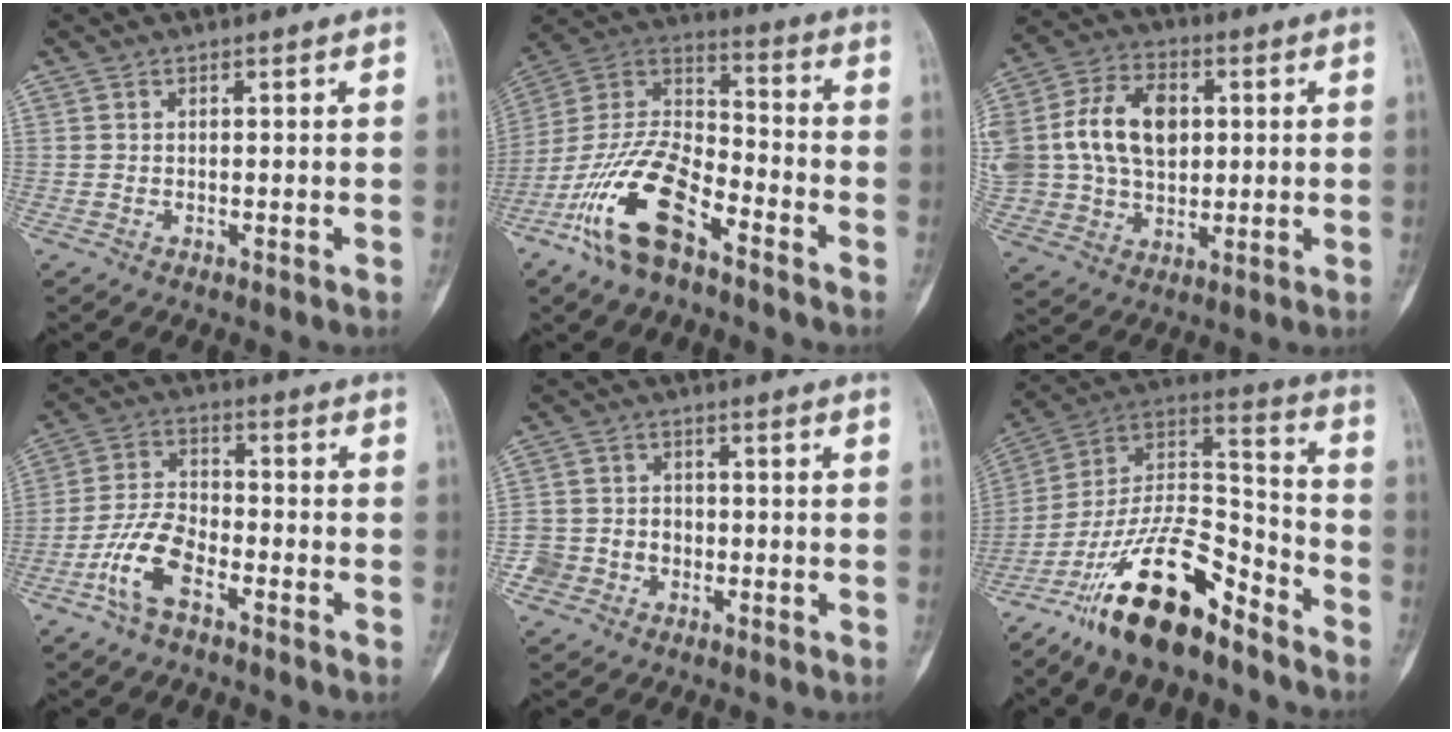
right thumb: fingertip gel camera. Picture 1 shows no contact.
{"total": 17.6, "force": [-10.1, 7.5, 12.3], "torque": [-0.232, 0.063, -0.200]}
{"total": 19.4, "force": [2.7, 14.0, 13.2], "torque": [-0.258, 0.016, 0.057]}
{"total": 9.5, "force": [-5.0, 4.5, 6.7], "torque": [-0.133, 0.030, -0.102]}
{"total": 6.2, "force": [-2.1, 5.7, 1.6], "torque": [-0.001, 0.025, -0.037]}
{"total": 20.9, "force": [-14.3, 7.7, 13.1], "torque": [-0.217, 0.098, -0.254]}